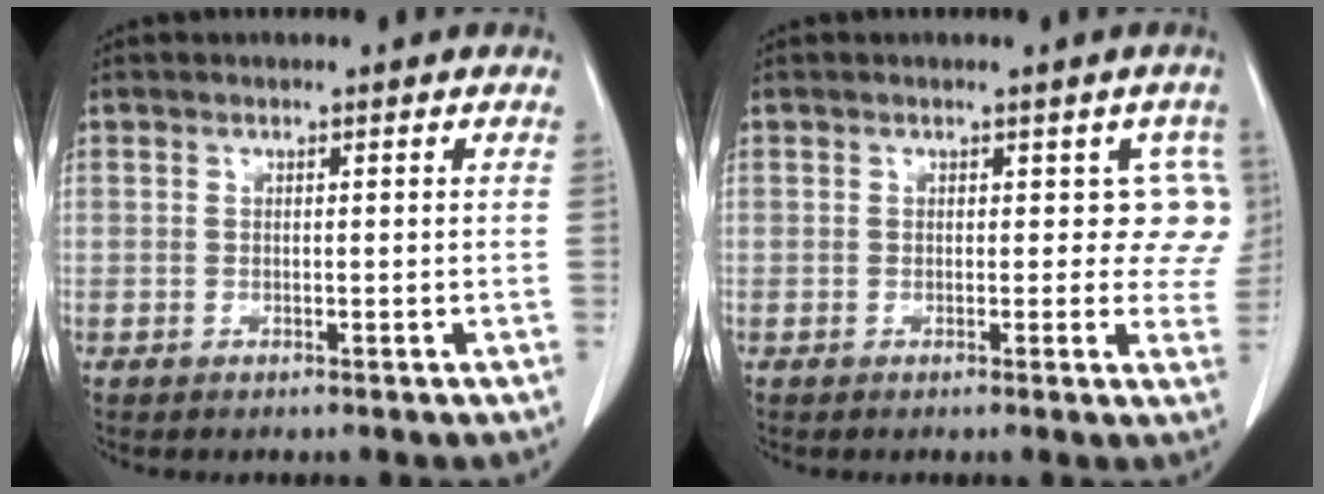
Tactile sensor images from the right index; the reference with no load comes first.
{"total": 4.7, "force": [1.3, 3.2, 3.2], "torque": [0.003, 0.009, 0.005]}